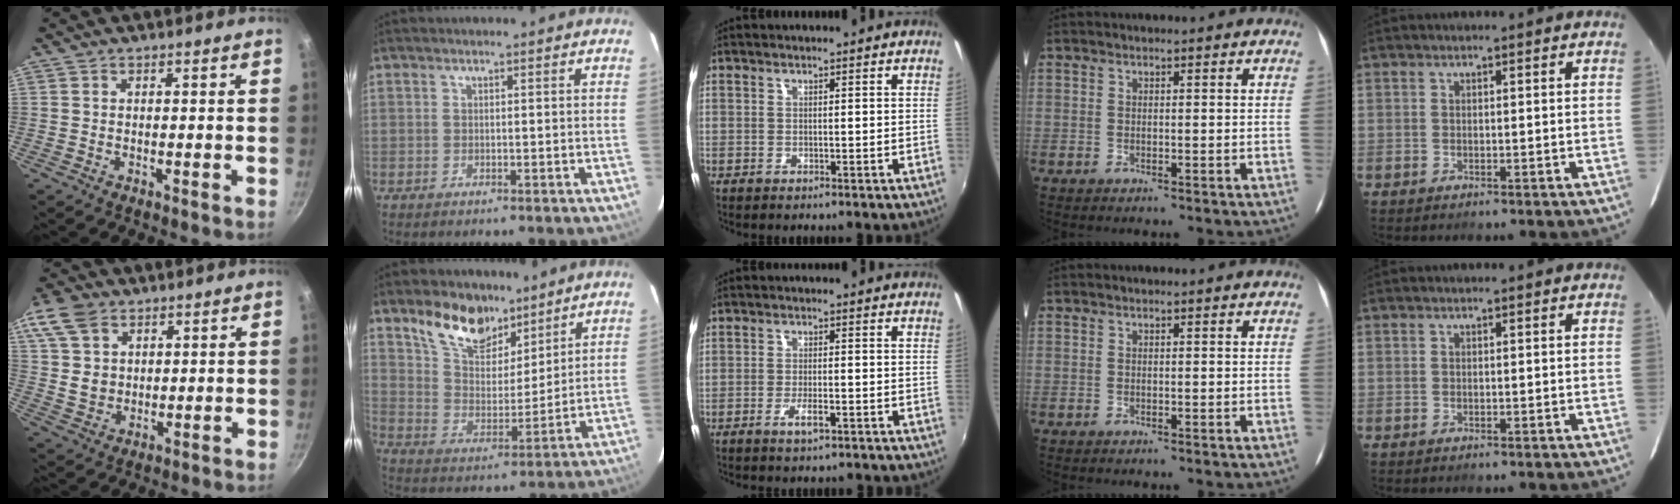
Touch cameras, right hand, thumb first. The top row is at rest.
{"thumb": {"total": 10.3, "force": [4.8, 7.4, 5.2], "torque": [-0.081, -0.013, 0.092]}, "index": {"total": 13.1, "force": [9.4, 6.6, 6.2], "torque": [-0.117, 0.014, 0.173]}, "middle": {"total": 3.3, "force": [-2.3, 0.5, 2.3], "torque": [-0.054, -0.002, -0.041]}}